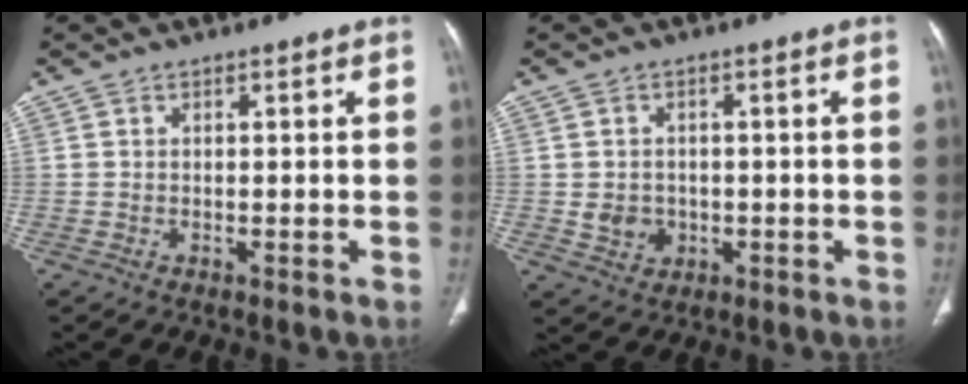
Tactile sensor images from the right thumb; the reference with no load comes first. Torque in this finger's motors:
{"motor_torque": [0.35, 0.29, -0.10, 0.00, 0.00]}